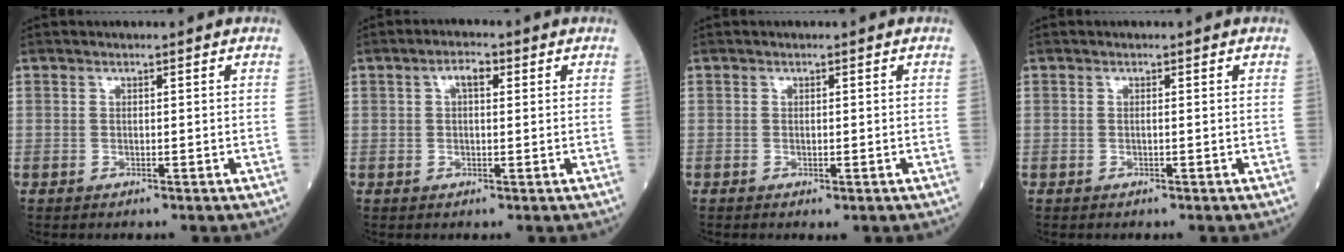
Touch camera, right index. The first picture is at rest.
{"total": 2.8, "force": [0.9, 1.2, 2.4], "torque": [-0.047, 0.012, 0.014]}
{"total": 1.0, "force": [-0.5, 0.4, 0.8], "torque": [-0.016, -0.004, -0.001]}
{"total": 0.0}